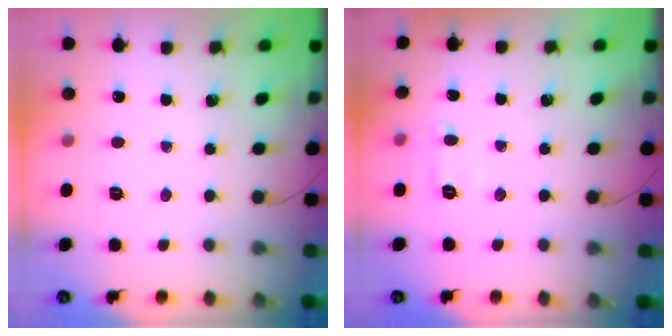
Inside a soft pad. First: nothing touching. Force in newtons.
{"total": 5.0, "press": 4.8, "slide": 1.5}